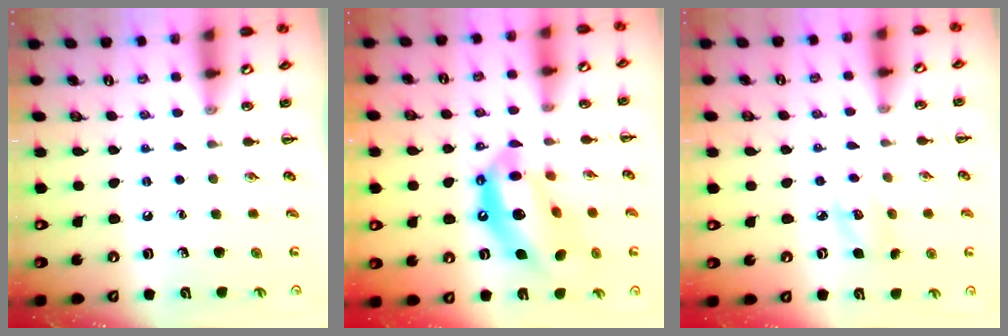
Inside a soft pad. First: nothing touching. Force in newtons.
{"total": 16.3, "press": 15.7, "slide": 4.3}
{"total": 4.0, "press": 3.9, "slide": 0.9}